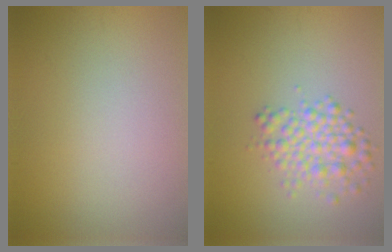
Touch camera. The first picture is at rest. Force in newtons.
{"total": 3.5, "press": 3.5, "slide": 0.1}